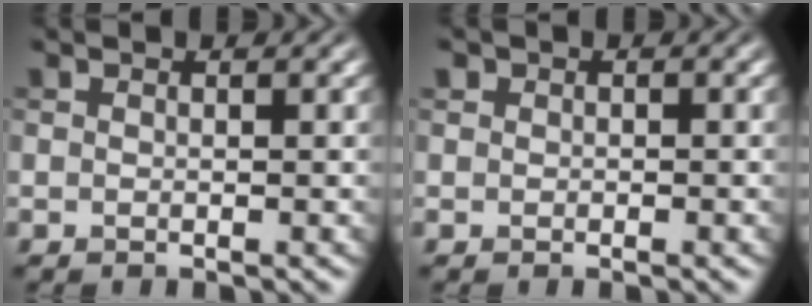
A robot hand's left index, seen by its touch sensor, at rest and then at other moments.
{"total": 0.7, "force": [0.2, 0.6, 0.2], "torque": [-0.003, 0.001, -0.005]}